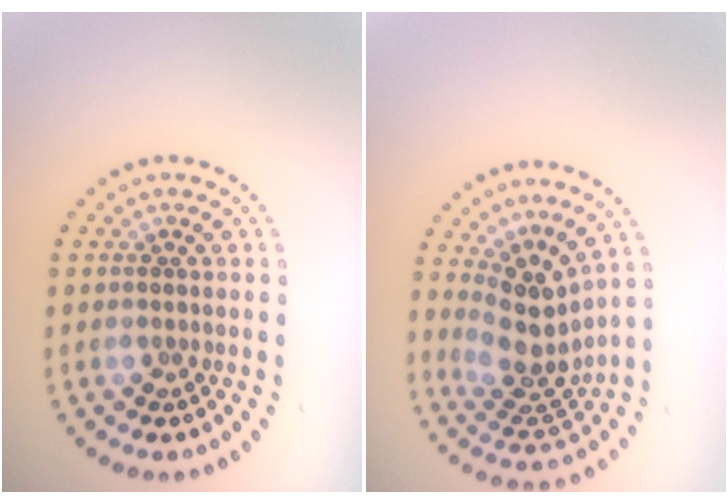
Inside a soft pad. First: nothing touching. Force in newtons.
{"total": 4.2, "press": 3.2, "slide": 2.8}